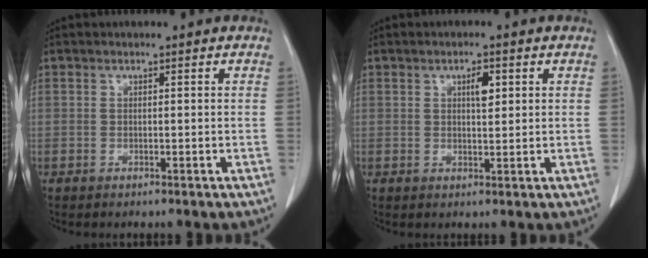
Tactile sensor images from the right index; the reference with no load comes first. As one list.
[{"total": 2.6, "force": [1.0, 0.9, 2.2], "torque": [-0.039, 0.000, 0.016]}]